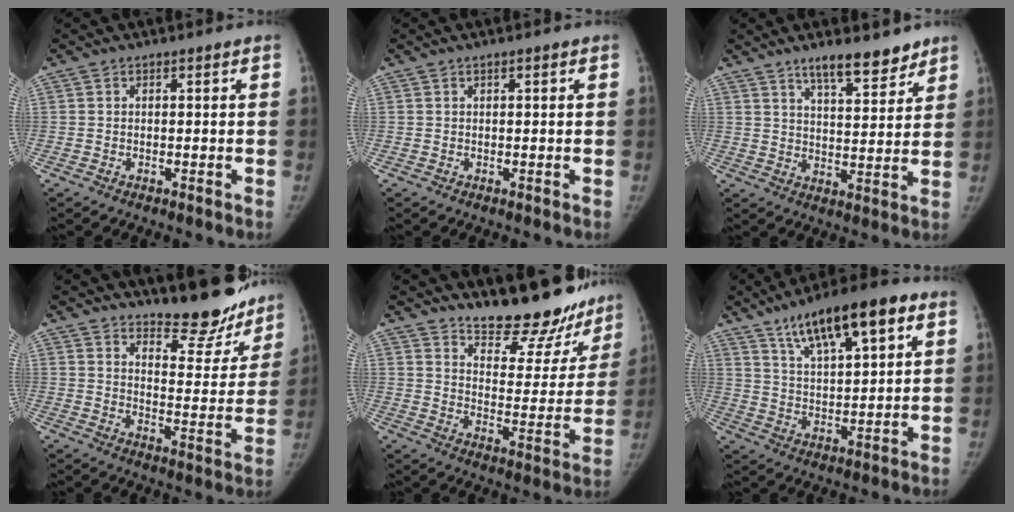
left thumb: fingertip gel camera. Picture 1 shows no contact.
{"total": 0.7, "force": [0.3, 0.1, 0.6], "torque": [-0.011, 0.002, 0.003]}
{"total": 9.3, "force": [7.2, 2.8, 5.2], "torque": [-0.053, -0.051, 0.114]}
{"total": 14.2, "force": [12.7, 4.6, 4.3], "torque": [-0.014, -0.110, 0.166]}
{"total": 18.8, "force": [16.9, 6.2, 5.6], "torque": [-0.018, -0.132, 0.220]}
{"total": 16.5, "force": [9.1, 5.3, 12.7], "torque": [-0.181, -0.023, 0.151]}